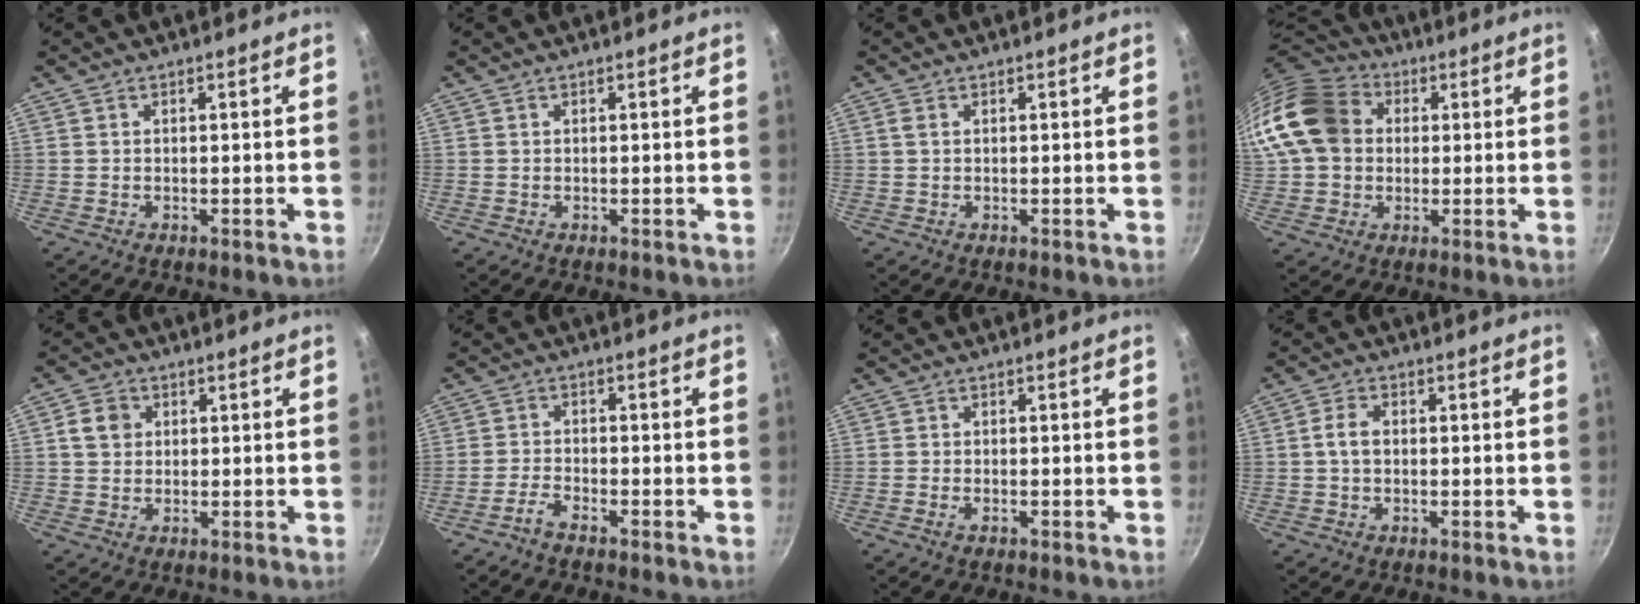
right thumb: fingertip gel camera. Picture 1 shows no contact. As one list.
[{"total": 0.0}, {"total": 1.0, "force": [0.3, 0.6, 0.8], "torque": [-0.016, 0.002, 0.005]}, {"total": 17.4, "force": [2.4, 14.1, 9.9], "torque": [-0.183, 0.034, 0.031]}, {"total": 4.5, "force": [1.0, 3.9, 2.1], "torque": [-0.019, 0.005, 0.013]}, {"total": 3.0, "force": [-2.4, 0.9, 1.4], "torque": [-0.036, 0.021, -0.055]}, {"total": 1.4, "force": [-0.8, 0.7, 0.9], "torque": [-0.026, 0.005, -0.019]}, {"total": 3.6, "force": [0.0, 2.5, 2.7], "torque": [-0.050, 0.011, -0.004]}]